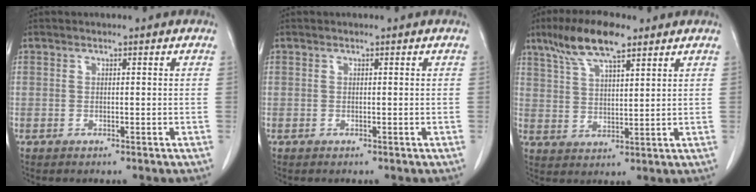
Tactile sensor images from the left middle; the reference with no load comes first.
{"total": 0.0}
{"total": 9.8, "force": [6.9, 2.2, 6.7], "torque": [-0.134, 0.016, 0.127]}